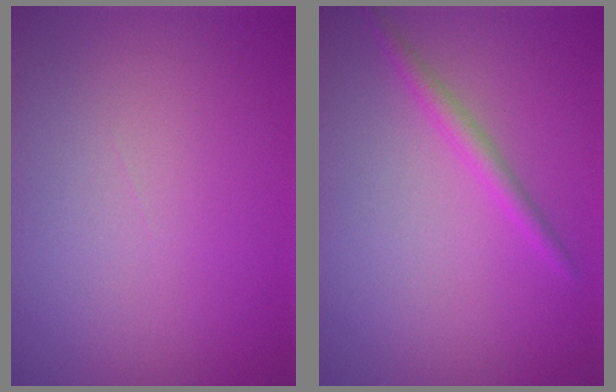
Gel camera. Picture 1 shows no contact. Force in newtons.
{"total": 1.7, "press": 1.7, "slide": 0.1}